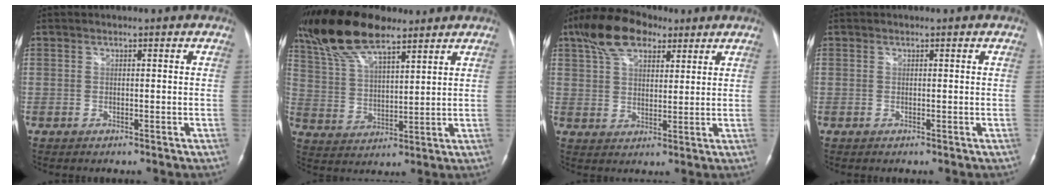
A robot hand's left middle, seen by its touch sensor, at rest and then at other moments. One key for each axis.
{"total": 13.9, "fx": 10.4, "fy": 3.9, "fz": 8.3, "tx": -0.173, "ty": 0.023, "tz": 0.201}
{"total": 10.5, "fx": 6.4, "fy": 5.3, "fz": 6.5, "tx": -0.135, "ty": 0.031, "tz": 0.116}
{"total": 0.0}